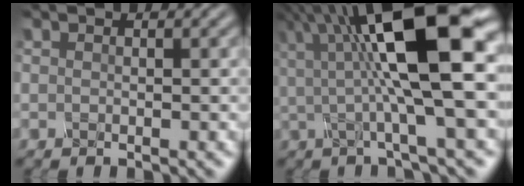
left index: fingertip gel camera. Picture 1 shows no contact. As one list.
[{"total": 13.4, "force": [2.8, 3.2, 12.7], "torque": [-0.200, 0.020, 0.040]}]